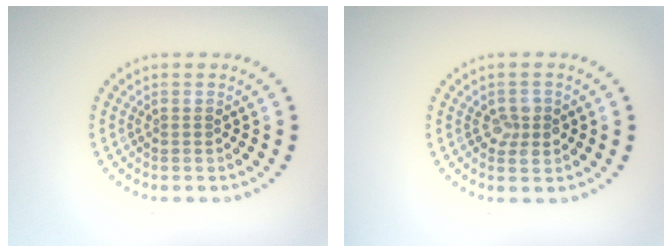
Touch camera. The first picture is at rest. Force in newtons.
{"total": 2.0, "press": 1.9, "slide": 0.3}